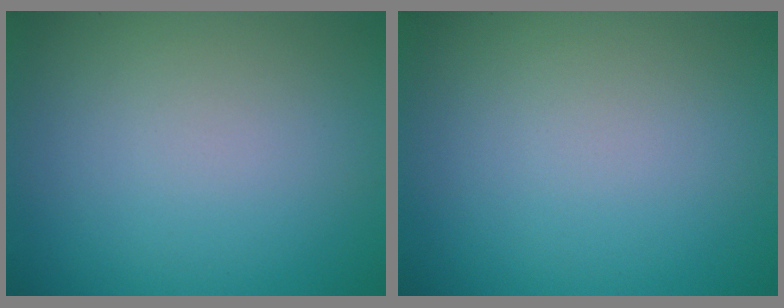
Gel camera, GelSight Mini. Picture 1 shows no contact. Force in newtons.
{"total": 0.0}